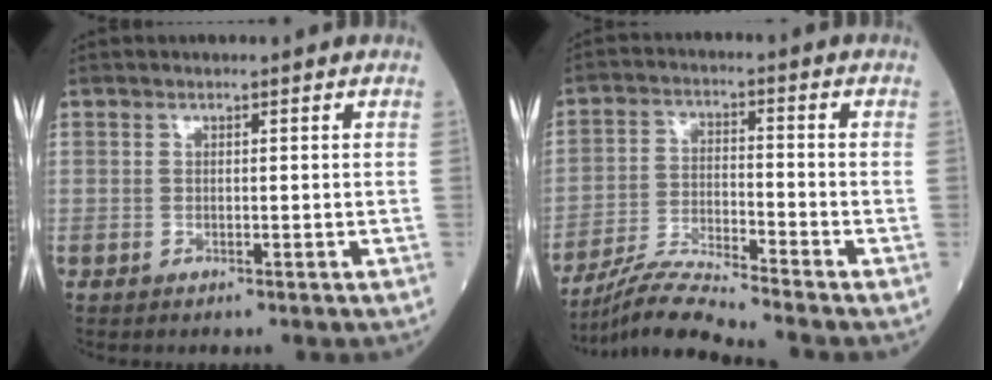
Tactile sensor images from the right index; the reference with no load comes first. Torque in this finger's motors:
{"motor_torque": [-0.19, -0.40, 0.07, 0.00]}